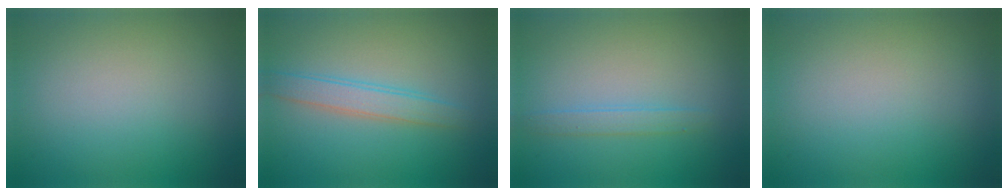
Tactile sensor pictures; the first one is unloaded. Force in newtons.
{"total": 2.5, "press": 2.5, "slide": 0.0}
{"total": 1.4, "press": 1.4, "slide": 0.1}
{"total": 0.0}